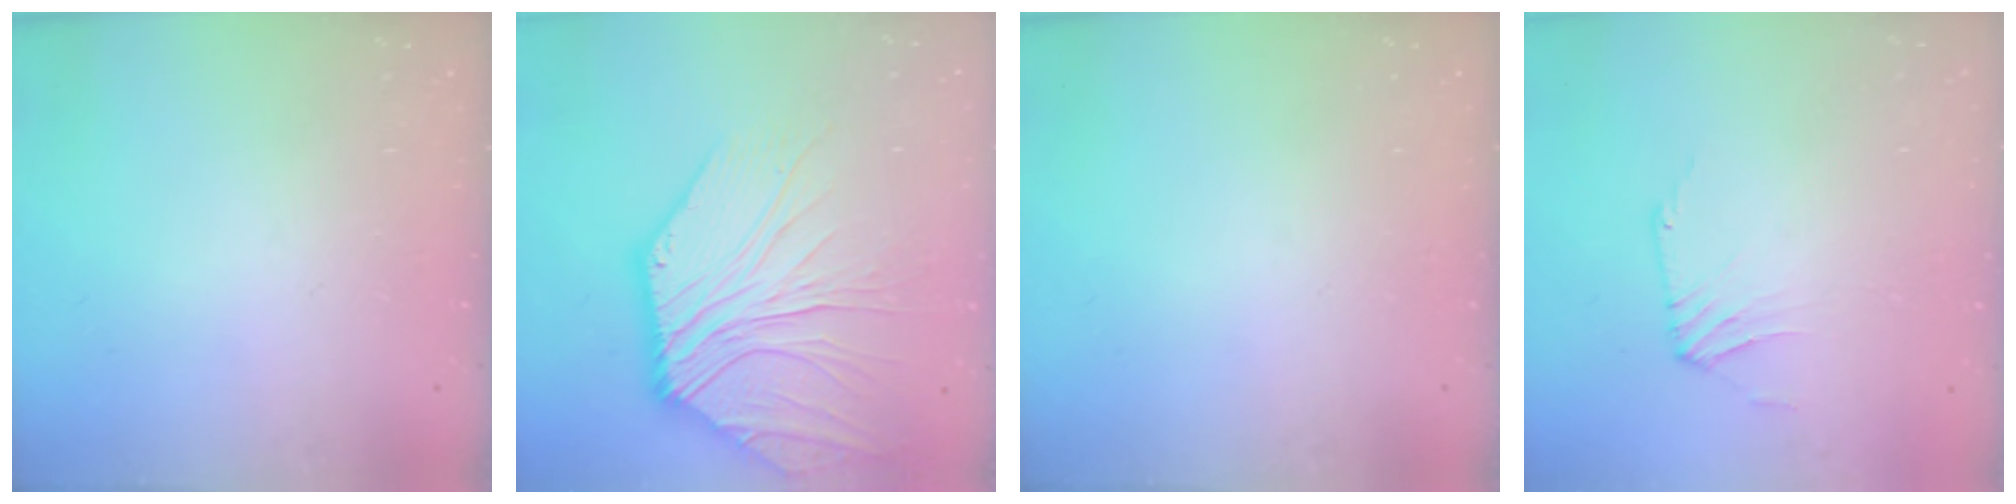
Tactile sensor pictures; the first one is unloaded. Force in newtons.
{"total": 14.9, "press": 14.8, "slide": 1.4}
{"total": 0.0}
{"total": 0.6, "press": 0.4, "slide": 0.5}